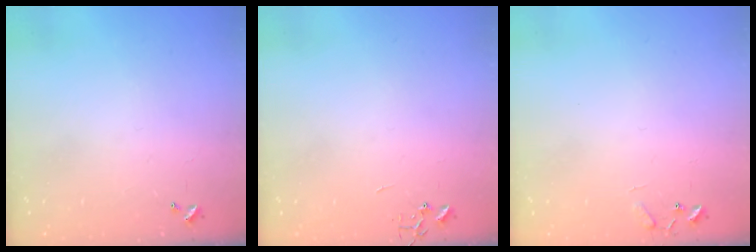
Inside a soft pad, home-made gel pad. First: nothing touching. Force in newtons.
{"total": 0.0}
{"total": 5.8, "press": 5.8, "slide": 0.5}